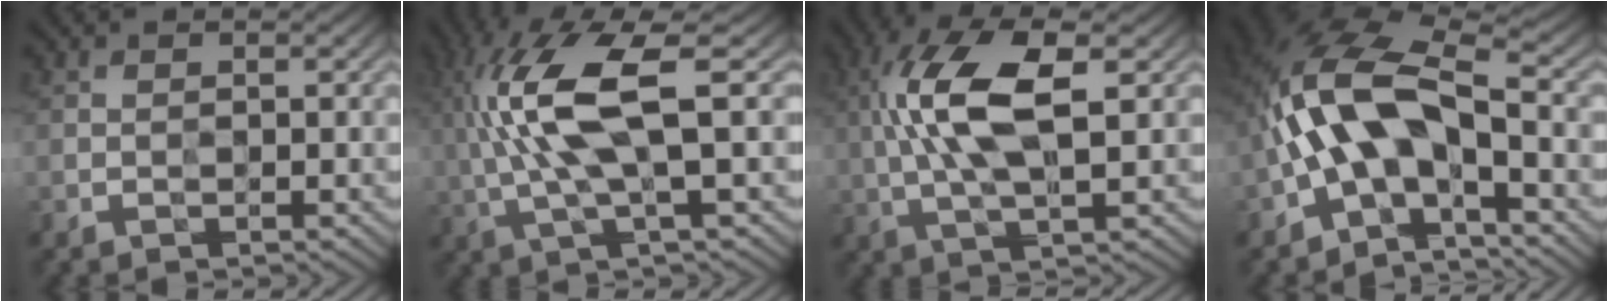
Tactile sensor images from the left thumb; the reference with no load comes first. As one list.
[{"total": 10.5, "force": [2.2, 2.7, 10.0], "torque": [-0.224, 0.007, 0.048]}, {"total": 10.1, "force": [2.2, 3.6, 9.2], "torque": [-0.202, 0.010, 0.040]}, {"total": 11.5, "force": [-1.3, 5.4, 10.1], "torque": [-0.195, 0.015, -0.036]}]